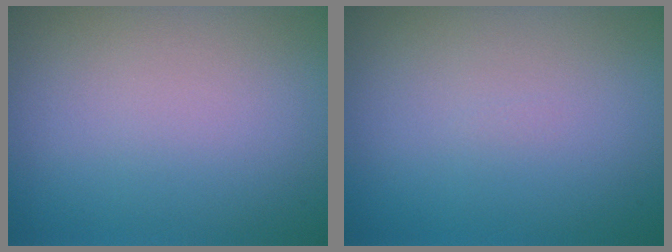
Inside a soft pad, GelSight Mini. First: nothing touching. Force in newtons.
{"total": 0.0}